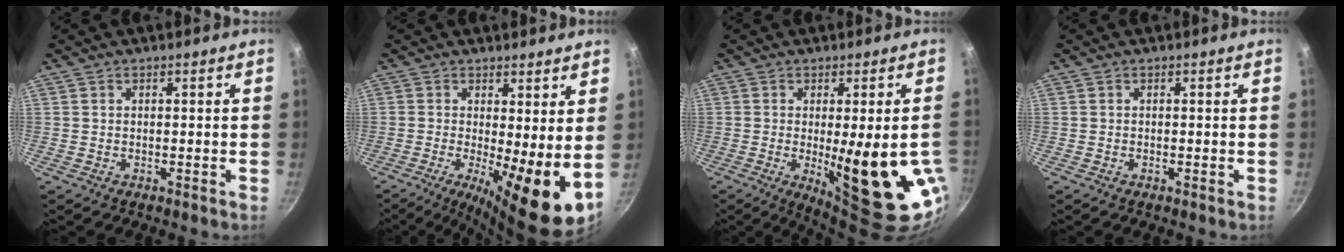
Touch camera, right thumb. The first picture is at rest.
{"total": 11.4, "force": [-0.8, 2.9, 11.0], "torque": [-0.155, -0.014, -0.012]}
{"total": 20.0, "force": [-4.2, 6.3, 18.5], "torque": [-0.216, -0.020, -0.034]}
{"total": 0.0}